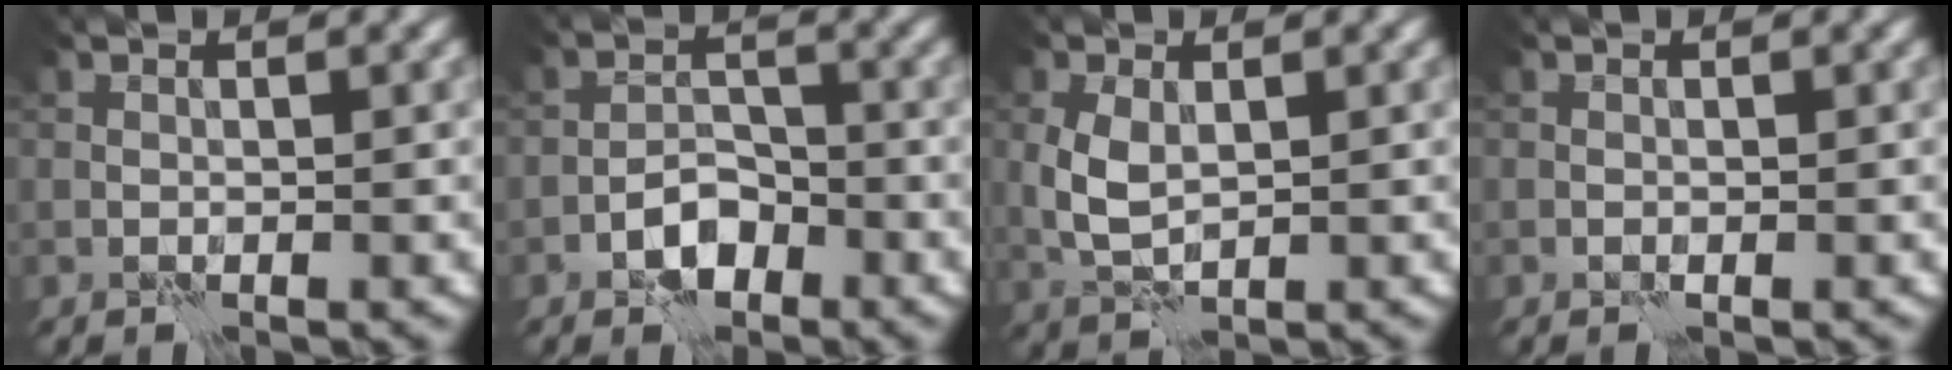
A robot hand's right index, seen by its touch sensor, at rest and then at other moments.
{"total": 3.2, "force": [-1.9, 1.8, 1.8], "torque": [-0.025, 0.009, -0.037]}
{"total": 3.2, "force": [0.4, 1.9, 2.5], "torque": [-0.064, 0.005, 0.013]}
{"total": 0.0}